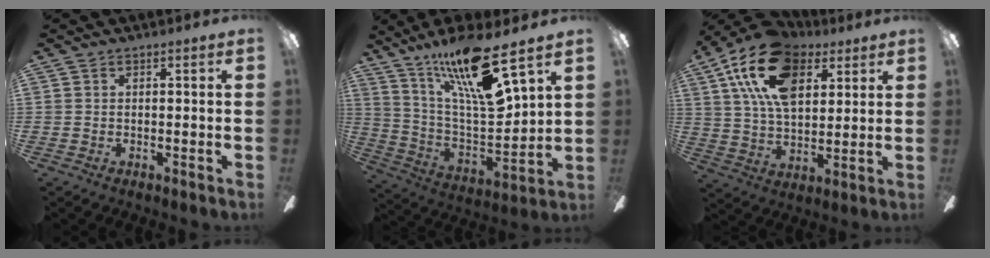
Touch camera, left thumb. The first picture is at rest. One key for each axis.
{"total": 20.7, "fx": 14.0, "fy": 4.5, "fz": 14.5, "tx": -0.270, "ty": -0.083, "tz": 0.231}
{"total": 19.4, "fx": 8.9, "fy": 11.3, "fz": 12.9, "tx": -0.225, "ty": -0.008, "tz": 0.158}